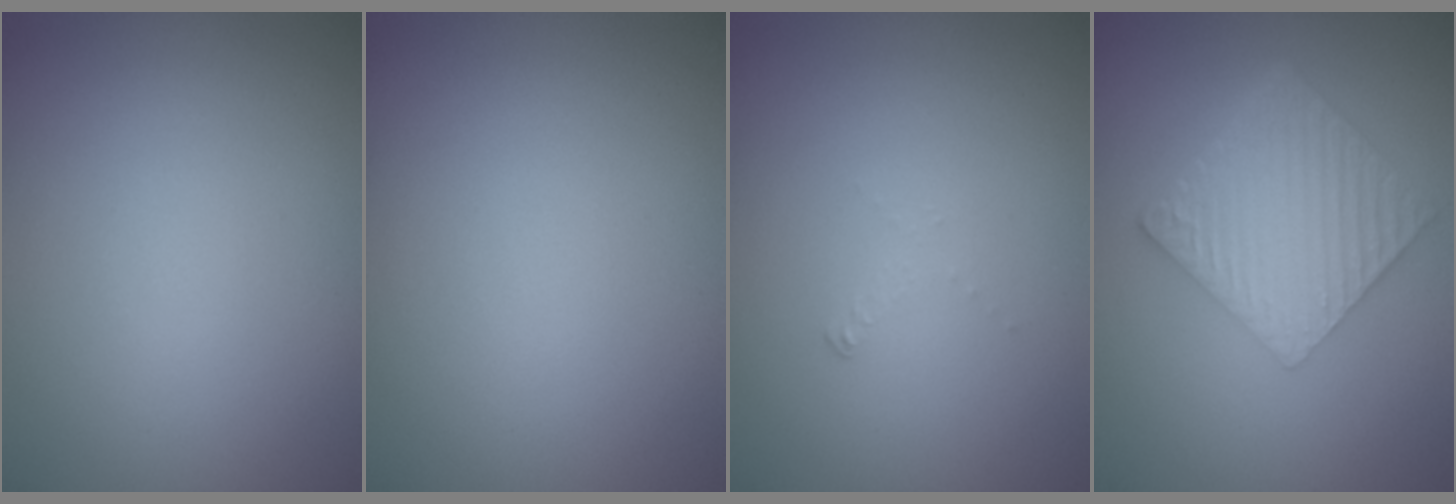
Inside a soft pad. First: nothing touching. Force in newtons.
{"total": 0.0}
{"total": 0.6, "press": 0.2, "slide": 0.6}
{"total": 6.4, "press": 4.3, "slide": 4.8}